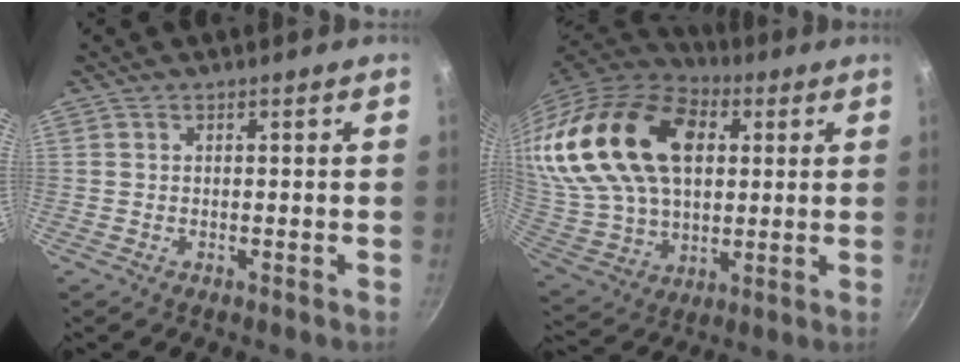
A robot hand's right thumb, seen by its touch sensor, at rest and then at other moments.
{"total": 30.4, "force": [8.8, 19.6, 21.5], "torque": [-0.418, 0.000, 0.162]}